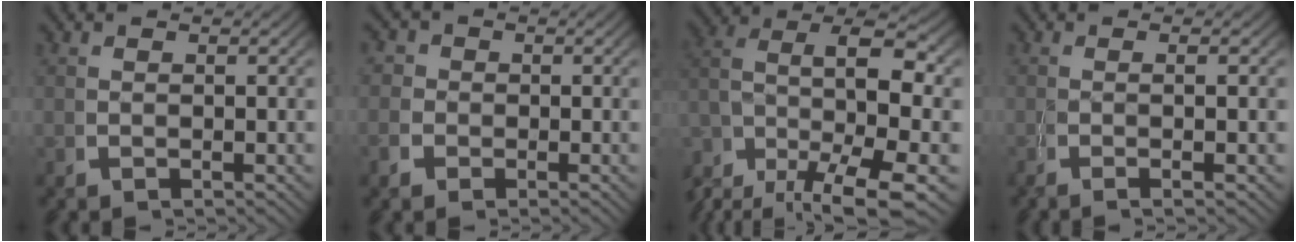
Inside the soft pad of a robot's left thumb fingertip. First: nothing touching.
{"total": 2.6, "force": [-0.3, 2.4, 0.8], "torque": [-0.012, -0.004, -0.014]}
{"total": 12.7, "force": [-0.5, 8.2, 9.6], "torque": [-0.202, -0.048, 0.006]}
{"total": 2.1, "force": [-0.2, -0.3, 2.0], "torque": [-0.043, 0.001, -0.007]}